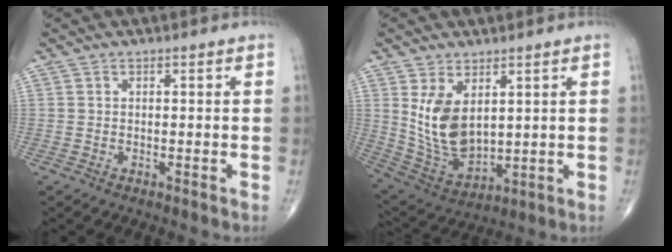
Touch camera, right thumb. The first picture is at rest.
{"total": 11.6, "force": [3.1, 6.6, 9.0], "torque": [-0.155, -0.025, 0.082]}